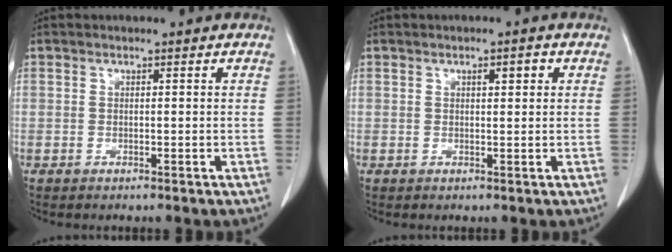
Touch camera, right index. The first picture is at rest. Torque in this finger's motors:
{"motor_torque": [0.10, 0.02, 0.02, 0.01]}